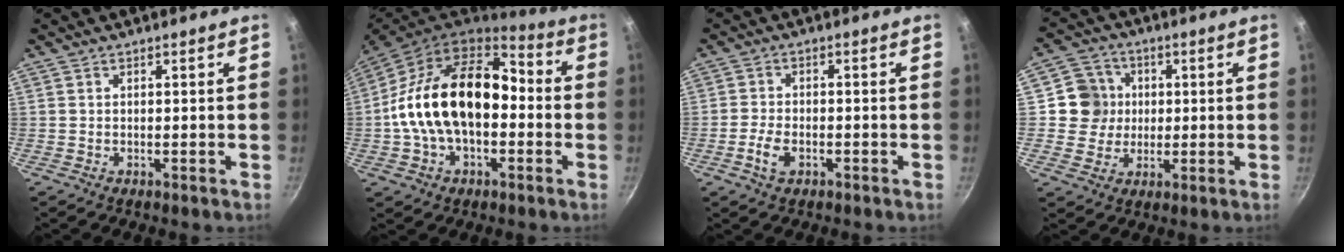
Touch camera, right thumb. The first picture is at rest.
{"total": 21.6, "force": [-1.3, 13.7, 16.6], "torque": [-0.263, 0.050, -0.034]}
{"total": 4.4, "force": [-1.9, 2.5, 3.1], "torque": [-0.061, 0.014, -0.038]}
{"total": 8.2, "force": [0.9, 7.9, 2.0], "torque": [0.004, 0.011, 0.006]}